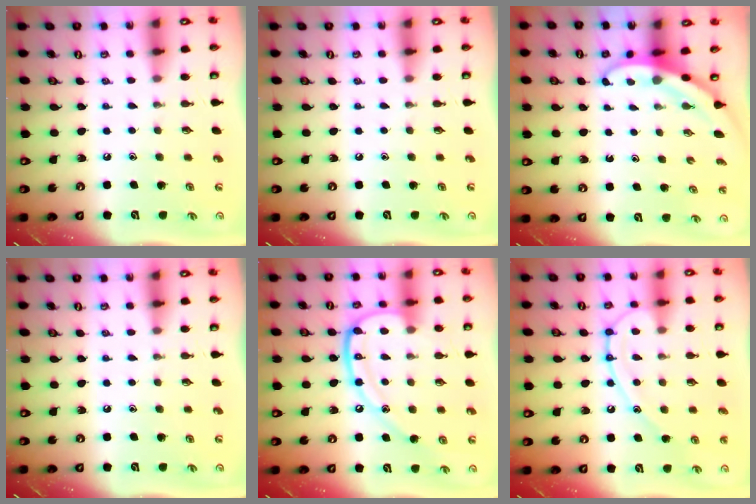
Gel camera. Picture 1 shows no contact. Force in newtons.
{"total": 0.0}
{"total": 3.1, "press": 3.1, "slide": 0.2}
{"total": 0.0}
{"total": 14.5, "press": 14.5, "slide": 0.8}
{"total": 14.3, "press": 14.3, "slide": 1.5}